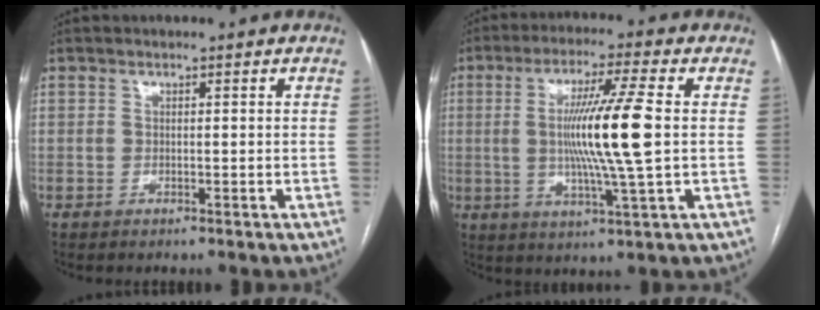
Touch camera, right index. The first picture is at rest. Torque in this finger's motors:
{"motor_torque": [1.88, 0.02, 0.77, 0.21]}